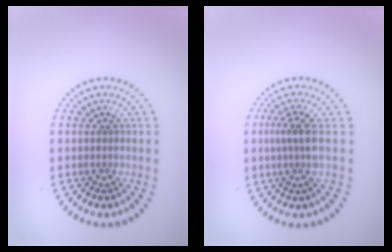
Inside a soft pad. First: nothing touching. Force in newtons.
{"total": 2.7, "press": 2.0, "slide": 1.8}